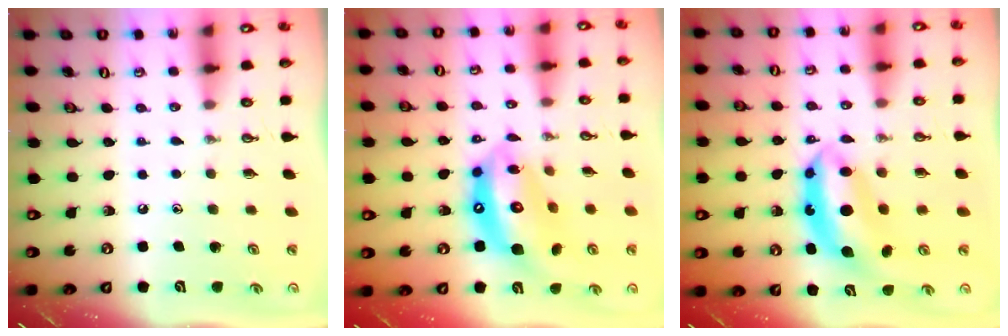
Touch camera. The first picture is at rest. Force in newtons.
{"total": 16.3, "press": 16.2, "slide": 1.9}
{"total": 9.6, "press": 9.6, "slide": 0.5}